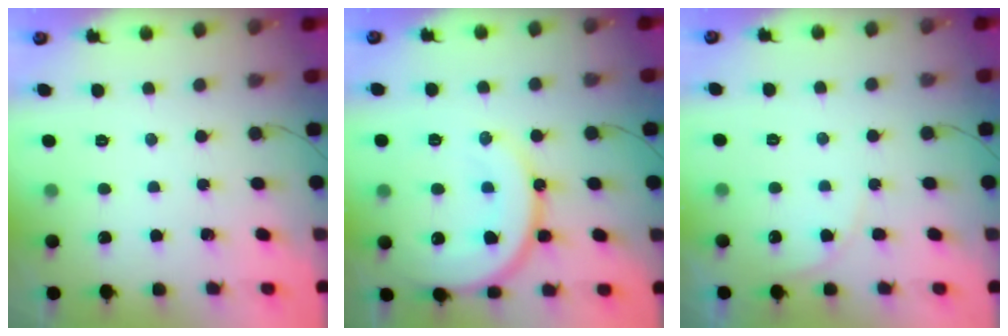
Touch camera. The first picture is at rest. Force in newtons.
{"total": 16.6, "press": 16.5, "slide": 1.6}
{"total": 4.1, "press": 4.1, "slide": 0.6}